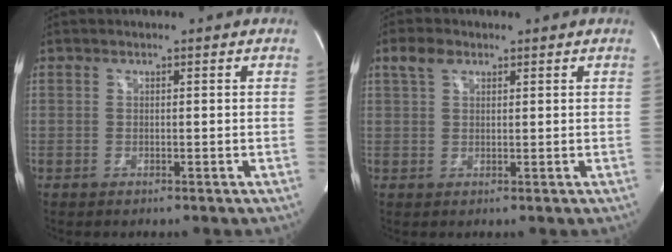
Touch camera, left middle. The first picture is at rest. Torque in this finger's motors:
{"motor_torque": [0.35, -0.09, -0.03, 0.00]}